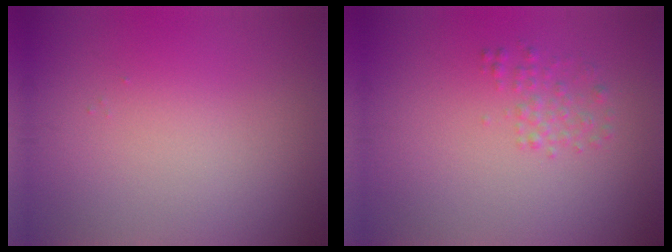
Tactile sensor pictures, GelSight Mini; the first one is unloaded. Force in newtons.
{"total": 1.5, "press": 1.5, "slide": 0.1}